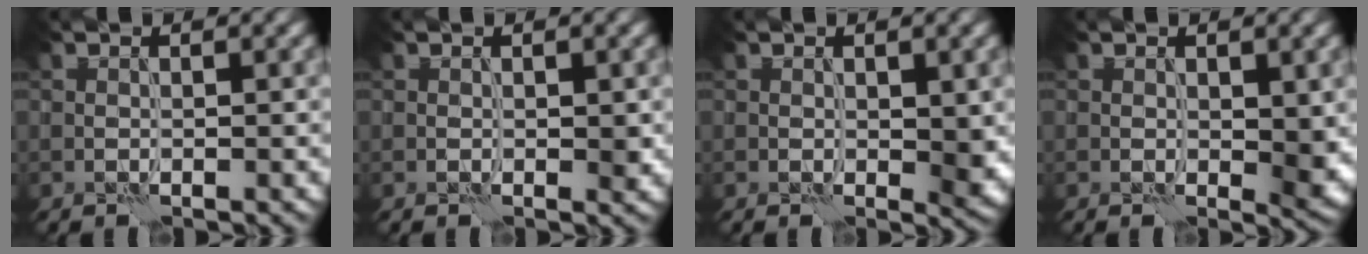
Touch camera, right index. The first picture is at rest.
{"total": 1.0, "force": [0.0, 0.6, 0.8], "torque": [-0.008, 0.000, 0.000]}
{"total": 1.8, "force": [0.2, 1.0, 1.5], "torque": [-0.018, -0.005, 0.005]}
{"total": 2.2, "force": [0.2, 1.1, 1.8], "torque": [-0.023, -0.006, 0.007]}